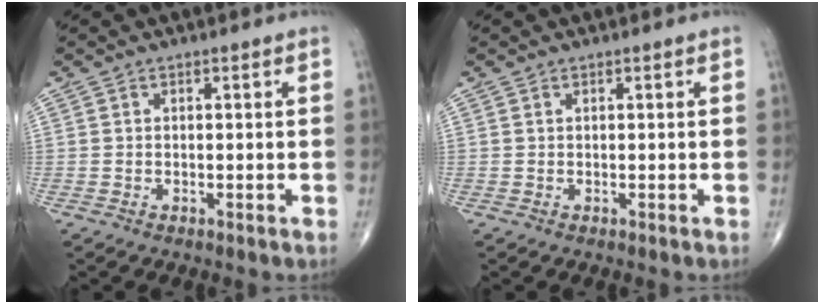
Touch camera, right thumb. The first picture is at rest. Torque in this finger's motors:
{"motor_torque": [0.22, -0.01, 0.21, 0.07, 0.00]}